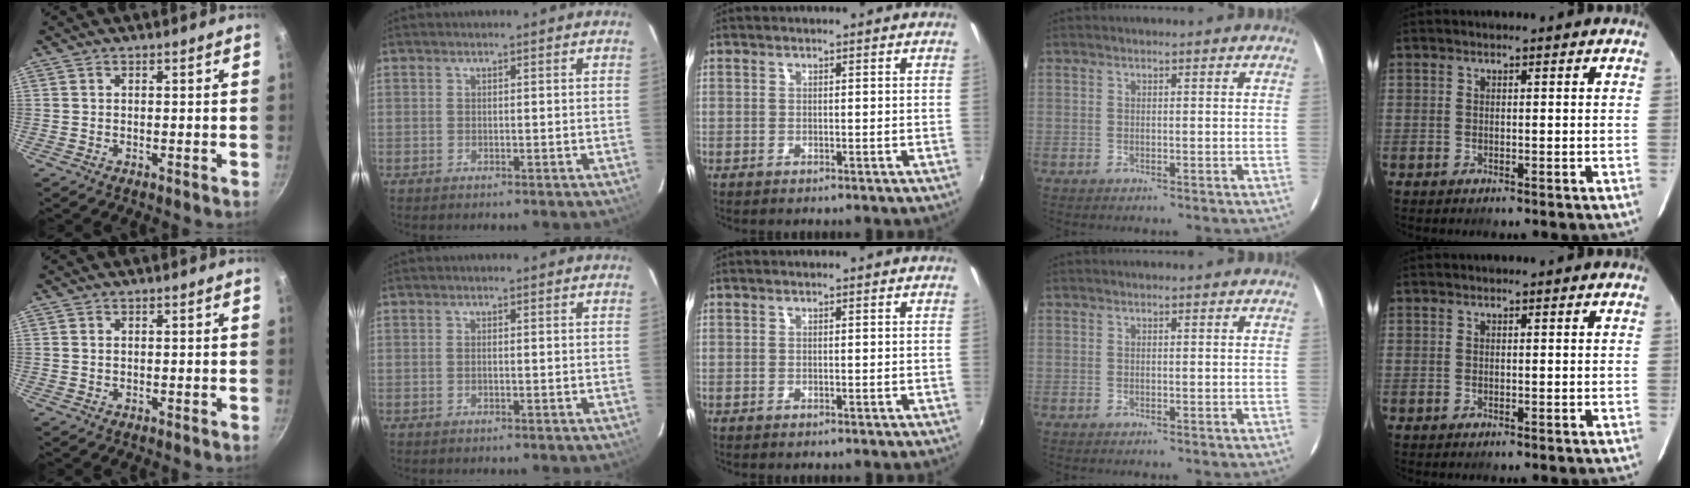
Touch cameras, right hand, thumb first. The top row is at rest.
{"thumb": {"total": 0.5, "force": [0.2, 0.4, 0.3], "torque": [-0.005, 0.002, 0.004]}, "index": {"total": 0.7, "force": [-0.2, 0.1, 0.7], "torque": [-0.015, 0.001, -0.004]}}